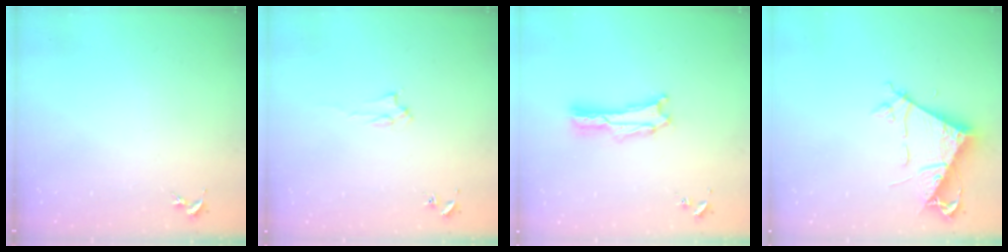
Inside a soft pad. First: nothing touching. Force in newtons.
{"total": 1.6, "press": 1.6, "slide": 0.2}
{"total": 1.4, "press": 1.3, "slide": 0.2}
{"total": 7.5, "press": 7.5, "slide": 0.7}